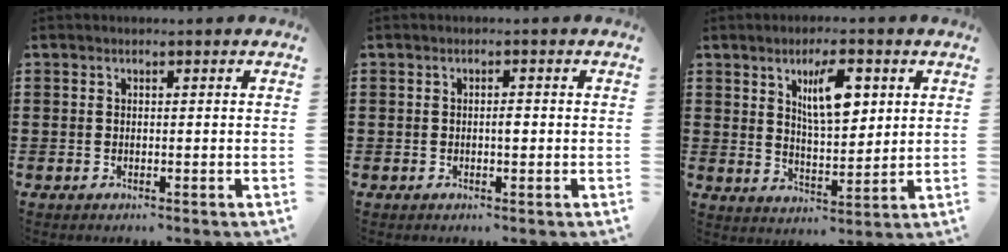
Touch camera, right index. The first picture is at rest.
{"total": 1.2, "force": [-0.1, 0.4, 1.1], "torque": [-0.022, -0.001, -0.002]}
{"total": 7.9, "force": [3.1, 3.0, 6.7], "torque": [-0.113, 0.001, 0.047]}